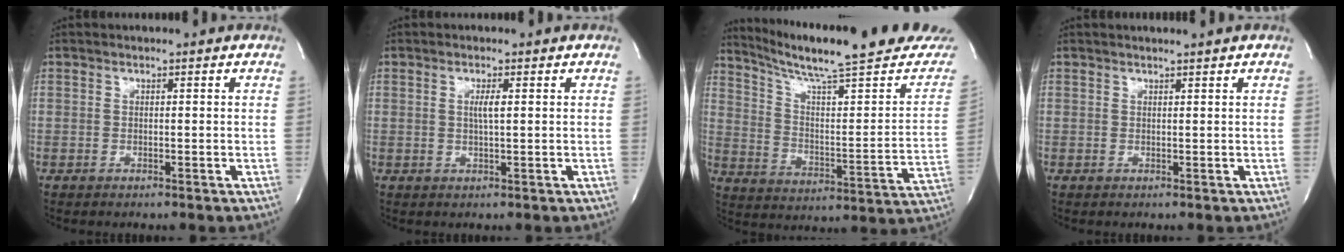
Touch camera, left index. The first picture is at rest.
{"total": 1.8, "force": [0.4, 0.0, 1.8], "torque": [-0.038, -0.001, 0.007]}
{"total": 26.7, "force": [23.5, 1.9, 12.7], "torque": [-0.195, -0.066, 0.318]}
{"total": 1.4, "force": [1.3, -0.4, 0.4], "torque": [-0.007, -0.001, 0.022]}